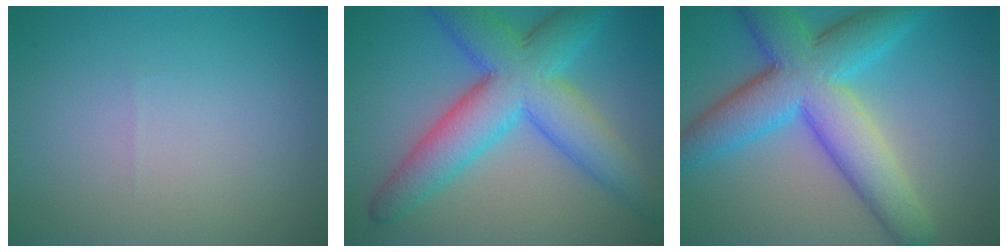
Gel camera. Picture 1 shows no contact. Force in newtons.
{"total": 9.6, "press": 9.6, "slide": 0.2}
{"total": 10.1, "press": 10.1, "slide": 0.3}